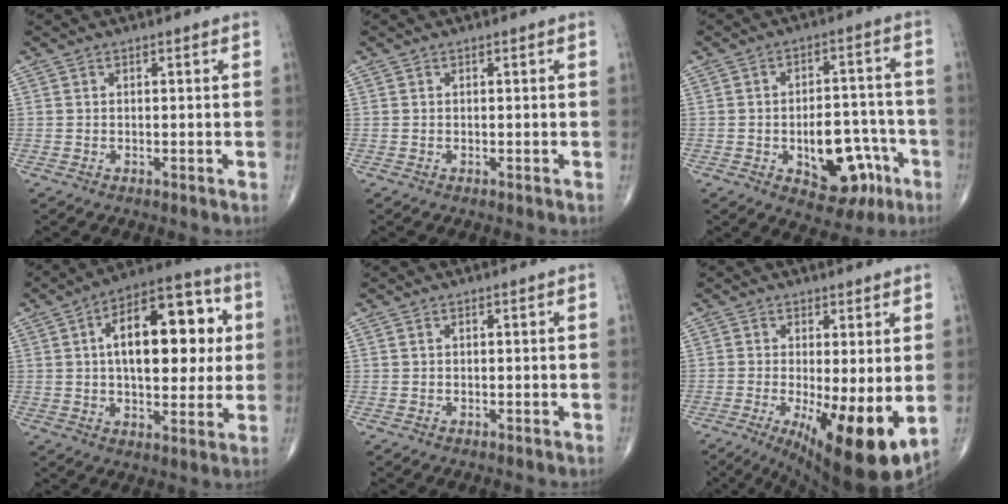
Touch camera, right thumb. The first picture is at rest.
{"total": 0.0}
{"total": 13.4, "force": [-4.8, 7.8, 9.8], "torque": [-0.100, 0.040, -0.056]}
{"total": 19.9, "force": [3.6, 10.1, 16.8], "torque": [-0.215, 0.014, 0.047]}
{"total": 0.0}
{"total": 14.4, "force": [-2.9, 4.3, 13.4], "torque": [-0.194, -0.028, -0.029]}